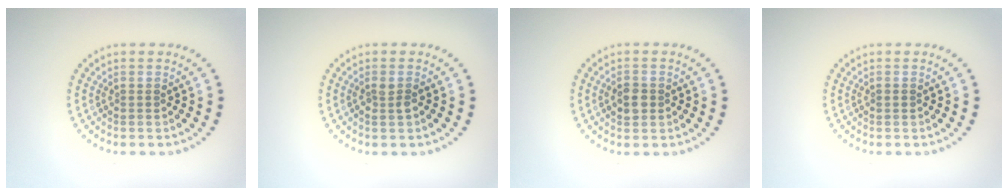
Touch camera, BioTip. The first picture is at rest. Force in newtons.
{"total": 0.9, "press": 0.9, "slide": 0.3}
{"total": 1.9, "press": 1.8, "slide": 0.3}
{"total": 0.5, "press": 0.5, "slide": 0.2}